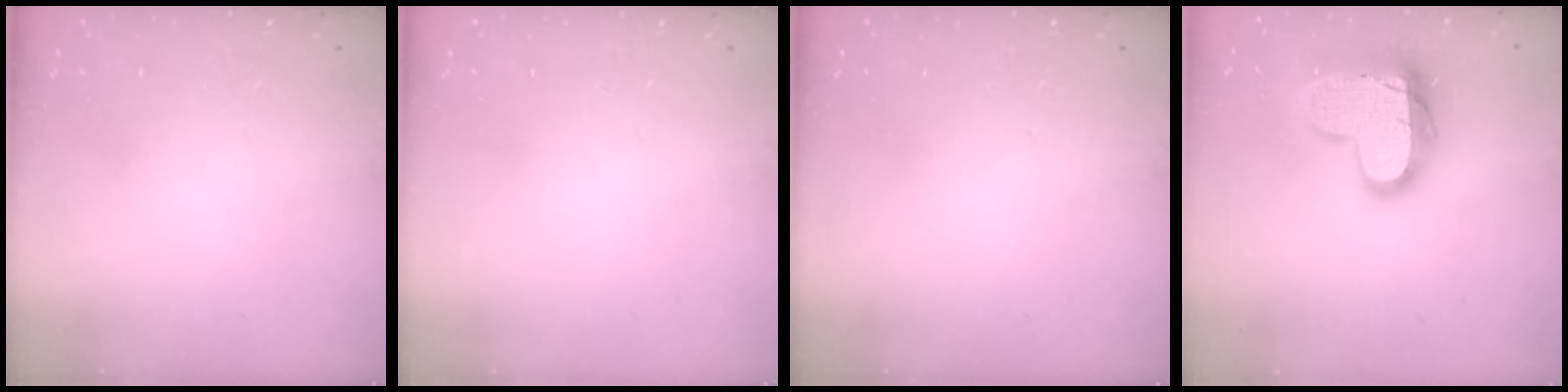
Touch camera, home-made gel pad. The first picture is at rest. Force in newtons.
{"total": 0.0}
{"total": 0.0}
{"total": 18.5, "press": 18.5, "slide": 1.4}